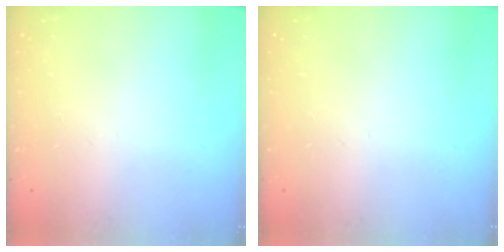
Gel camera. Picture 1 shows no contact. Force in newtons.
{"total": 0.0}